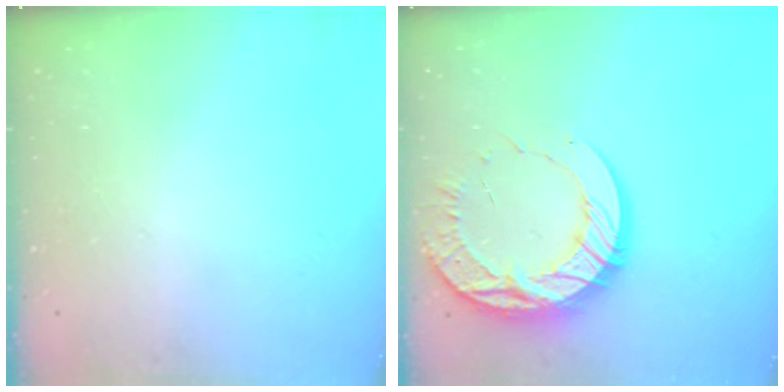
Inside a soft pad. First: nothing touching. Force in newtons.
{"total": 17.9, "press": 17.8, "slide": 1.6}